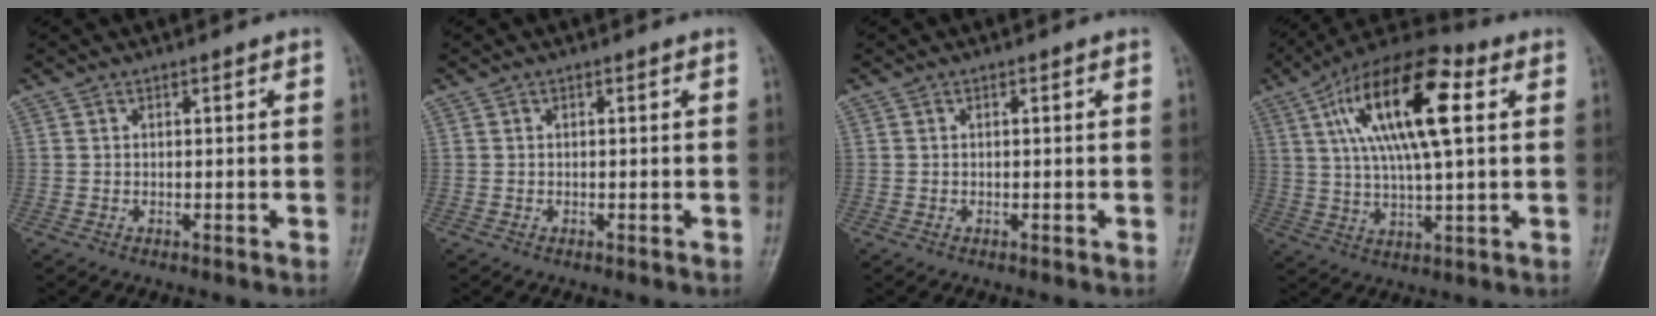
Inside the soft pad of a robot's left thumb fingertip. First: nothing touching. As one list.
[{"total": 0.0}, {"total": 0.0}, {"total": 19.0, "force": [5.6, 6.6, 16.9], "torque": [-0.295, 0.014, 0.087]}]